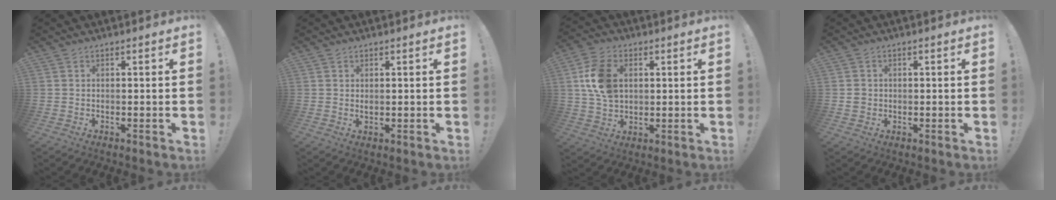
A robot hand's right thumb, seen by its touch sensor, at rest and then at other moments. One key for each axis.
{"total": 0.9, "fx": 0.6, "fy": 0.6, "fz": 0.4, "tx": 0.000, "ty": -0.002, "tz": 0.009}
{"total": 12.5, "fx": 2.4, "fy": 8.9, "fz": 8.5, "tx": -0.154, "ty": 0.005, "tz": 0.045}
{"total": 2.4, "fx": 0.4, "fy": 2.2, "fz": 0.7, "tx": 0.003, "ty": -0.004, "tz": 0.006}